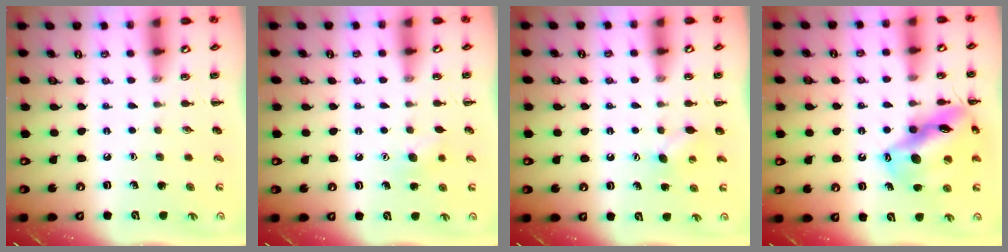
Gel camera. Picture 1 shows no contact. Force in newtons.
{"total": 5.5, "press": 5.3, "slide": 1.5}
{"total": 4.9, "press": 4.7, "slide": 1.1}
{"total": 17.7, "press": 17.4, "slide": 3.2}